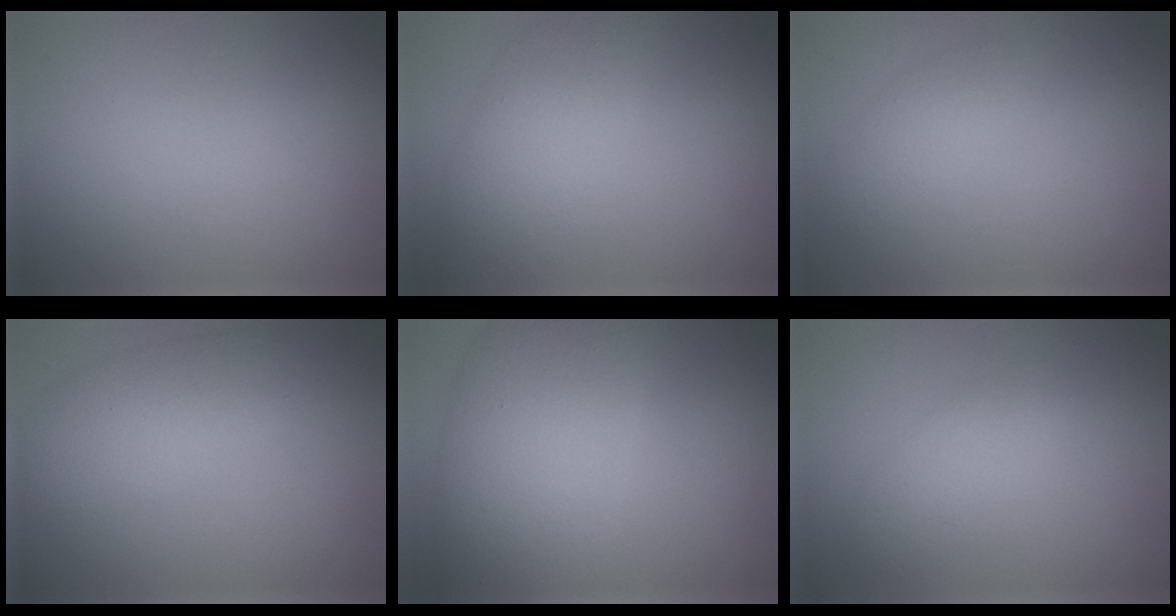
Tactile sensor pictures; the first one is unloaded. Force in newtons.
{"total": 4.7, "press": 4.7, "slide": 0.1}
{"total": 1.7, "press": 1.7, "slide": 0.1}
{"total": 4.9, "press": 4.9, "slide": 0.2}
{"total": 9.9, "press": 9.9, "slide": 0.4}
{"total": 2.5, "press": 2.5, "slide": 0.0}